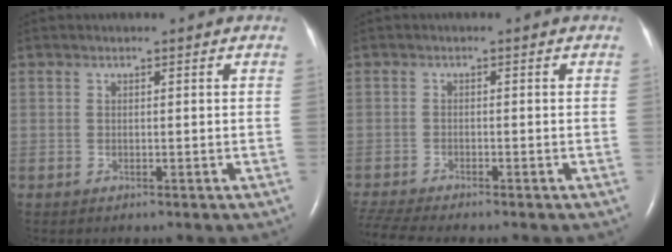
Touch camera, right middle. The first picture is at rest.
{"total": 6.1, "force": [-5.6, -0.1, 2.6], "torque": [-0.054, -0.015, -0.095]}